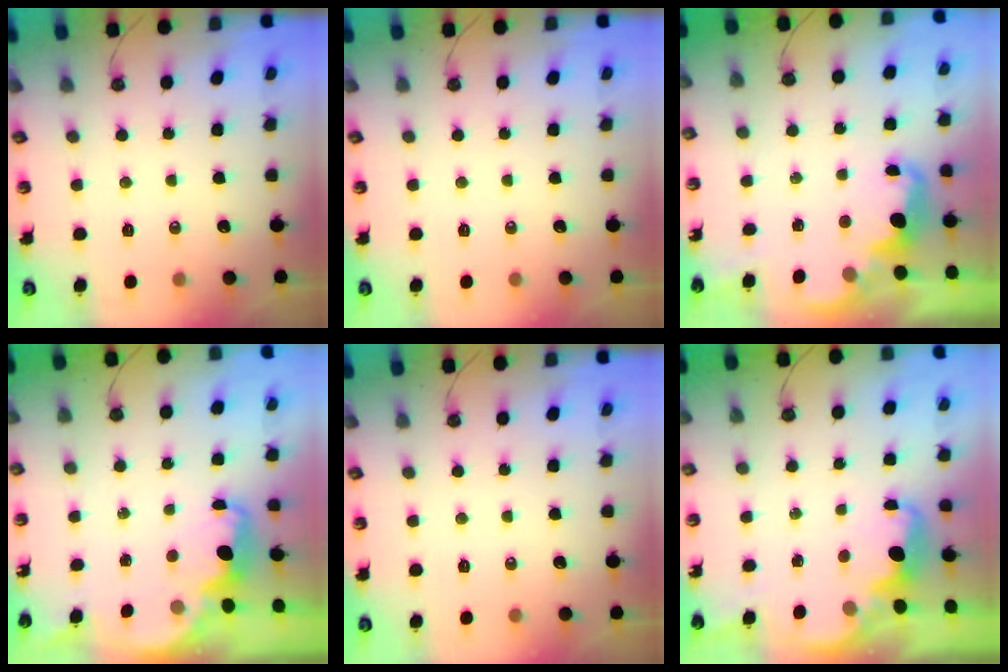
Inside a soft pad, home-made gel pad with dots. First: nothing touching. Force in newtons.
{"total": 0.0}
{"total": 2.8, "press": 2.7, "slide": 0.7}
{"total": 1.7, "press": 1.5, "slide": 0.7}
{"total": 0.0}
{"total": 1.9, "press": 1.7, "slide": 0.8}